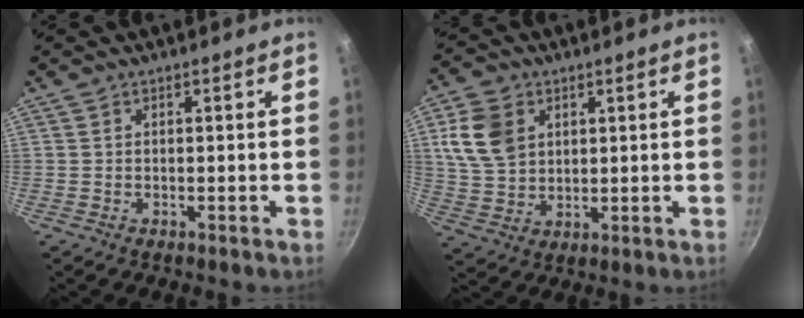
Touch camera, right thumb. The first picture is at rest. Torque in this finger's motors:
{"motor_torque": [0.57, 0.96, 0.90, 0.02, 0.06]}